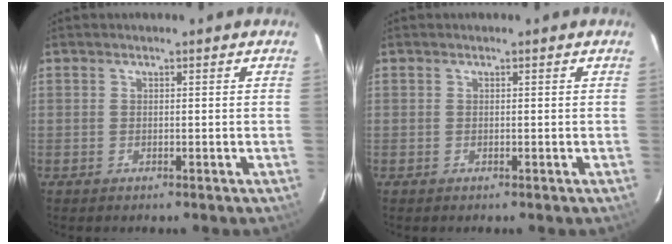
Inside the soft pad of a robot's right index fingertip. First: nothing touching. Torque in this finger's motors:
{"motor_torque": [0.00, 0.00, 0.00, 0.01]}